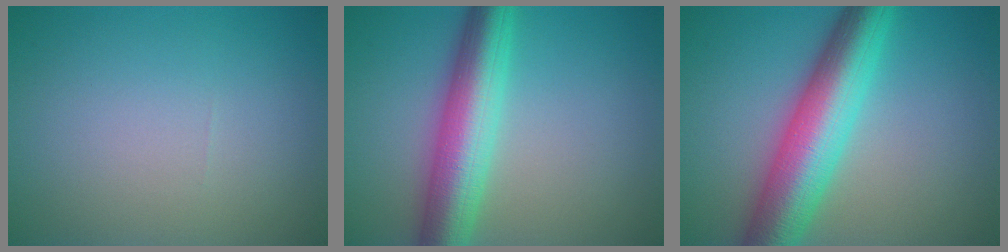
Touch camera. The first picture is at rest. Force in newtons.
{"total": 7.6, "press": 7.6, "slide": 0.2}
{"total": 9.2, "press": 9.2, "slide": 0.3}